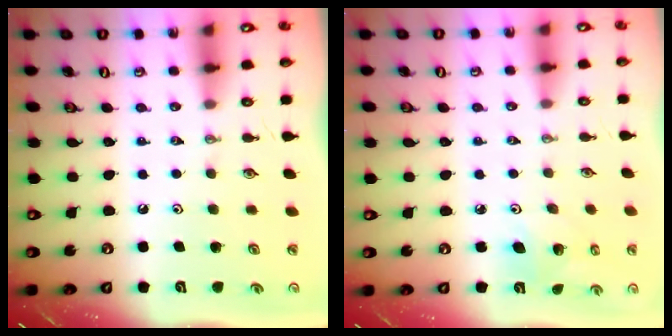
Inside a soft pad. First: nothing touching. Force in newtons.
{"total": 4.8, "press": 4.5, "slide": 1.6}